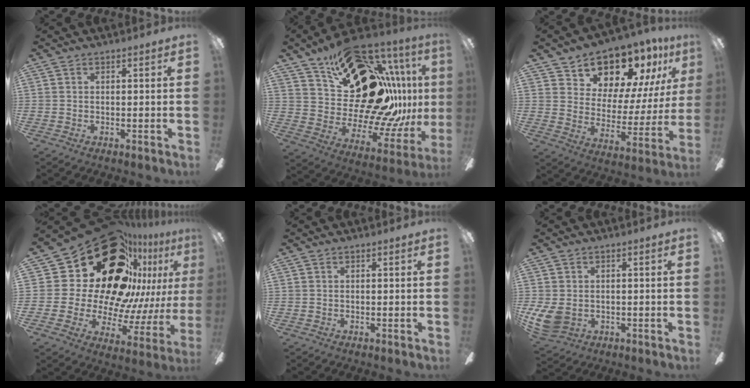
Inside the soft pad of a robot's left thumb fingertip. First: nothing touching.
{"total": 30.6, "force": [12.5, 17.0, 22.2], "torque": [-0.315, -0.100, 0.260]}
{"total": 15.7, "force": [12.9, 7.6, 4.8], "torque": [-0.086, -0.103, 0.228]}
{"total": 35.4, "force": [17.1, 21.0, 22.7], "torque": [-0.366, -0.144, 0.354]}
{"total": 0.0}
{"total": 6.6, "force": [-0.5, 5.2, 4.0], "torque": [-0.085, 0.003, -0.005]}